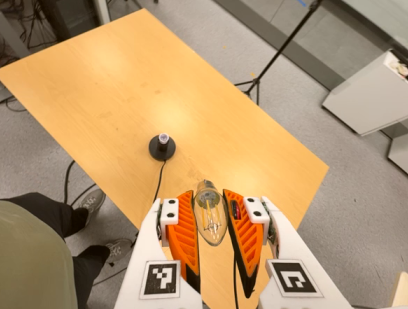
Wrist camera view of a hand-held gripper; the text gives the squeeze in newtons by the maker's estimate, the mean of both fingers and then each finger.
{"total": 19.2, "left": 21.4, "right": 17.1}